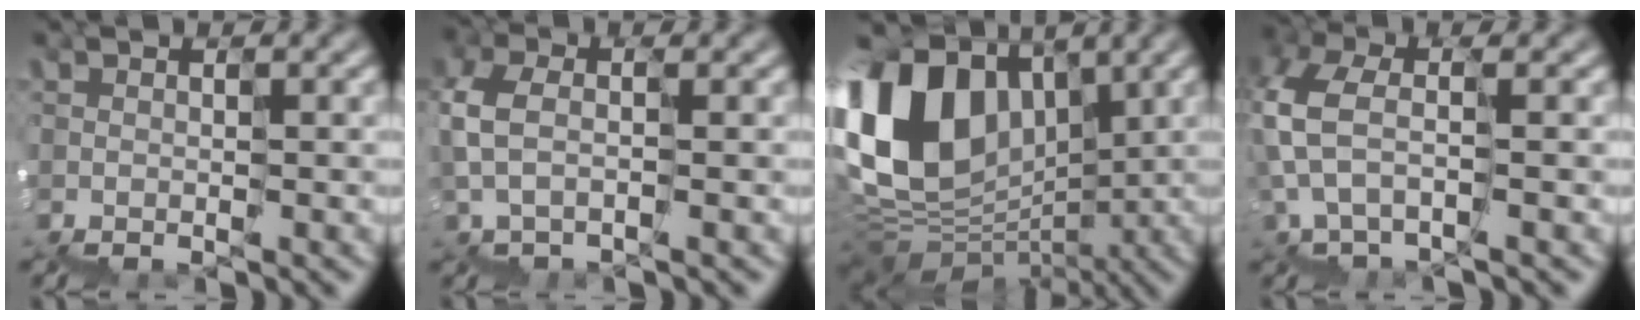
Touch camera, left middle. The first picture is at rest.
{"total": 1.0, "force": [0.4, 0.6, 0.7], "torque": [-0.037, 0.019, -0.005]}
{"total": 11.1, "force": [3.5, 8.8, 5.9], "torque": [-0.136, 0.038, 0.050]}
{"total": 1.9, "force": [0.4, 0.7, 1.7], "torque": [-0.056, 0.022, -0.001]}